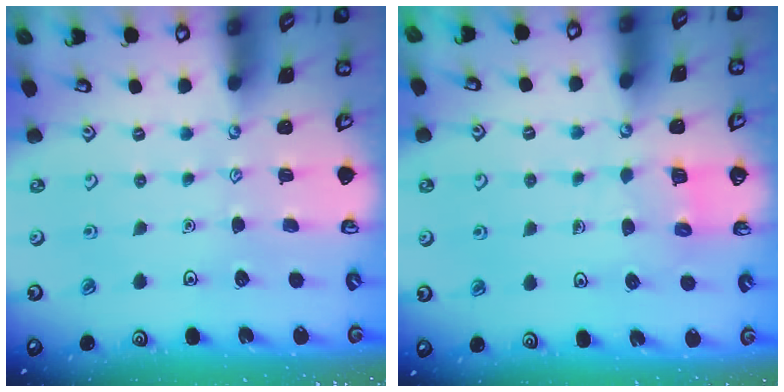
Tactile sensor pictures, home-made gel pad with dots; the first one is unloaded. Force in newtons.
{"total": 5.1, "press": 5.1, "slide": 0.5}